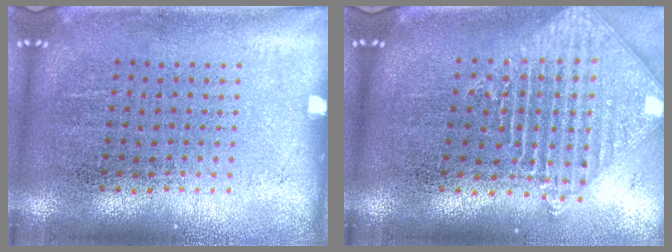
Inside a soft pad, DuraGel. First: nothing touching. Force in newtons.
{"total": 1.9, "press": 1.6, "slide": 1.0}